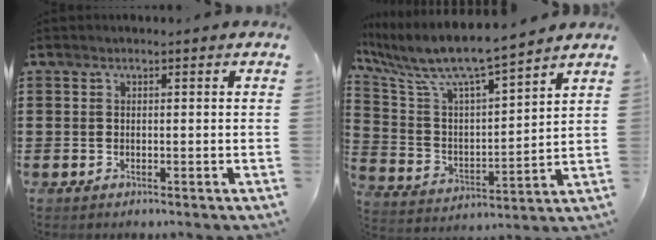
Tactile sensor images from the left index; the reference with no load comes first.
{"total": 8.1, "force": [7.1, 0.8, 3.9], "torque": [-0.111, -0.052, 0.115]}